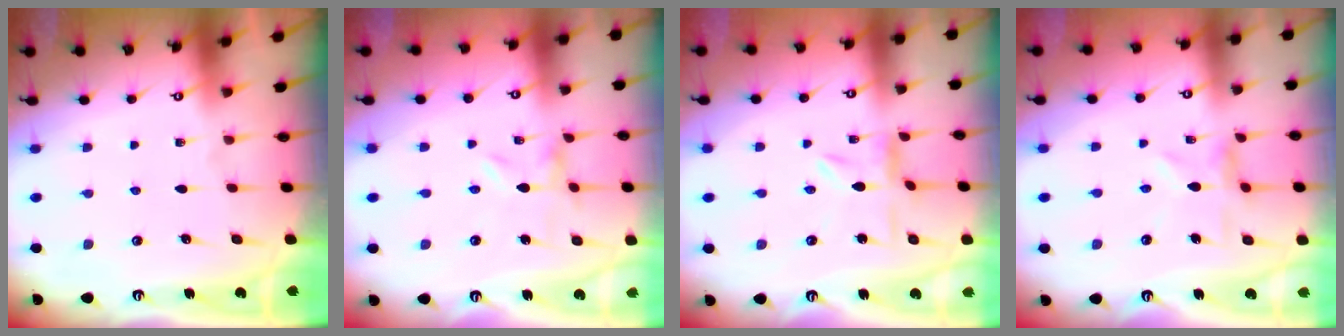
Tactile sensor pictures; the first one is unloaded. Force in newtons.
{"total": 0.0}
{"total": 0.6, "press": 0.6, "slide": 0.2}
{"total": 4.5, "press": 4.5, "slide": 0.4}